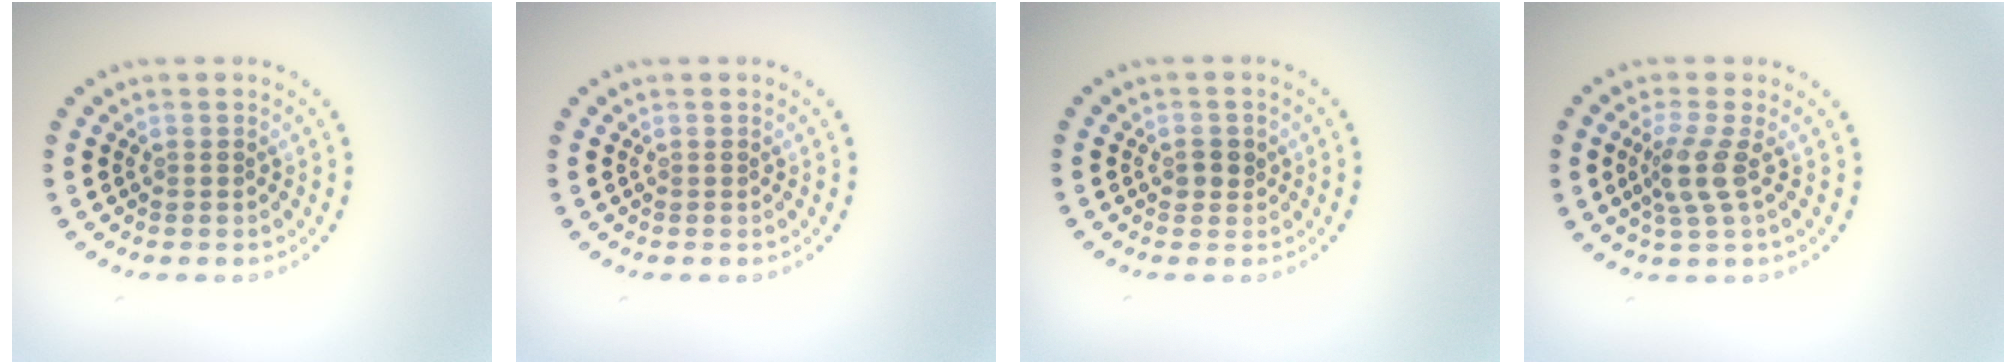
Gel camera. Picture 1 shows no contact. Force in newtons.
{"total": 0.0}
{"total": 1.4, "press": 1.3, "slide": 0.5}
{"total": 2.7, "press": 2.1, "slide": 1.8}